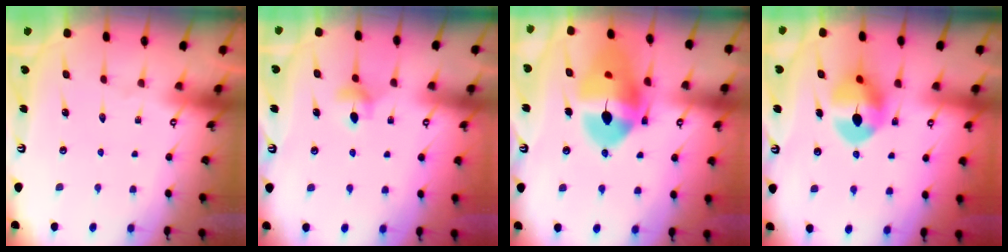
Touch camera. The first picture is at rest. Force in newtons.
{"total": 5.6, "press": 5.6, "slide": 0.5}
{"total": 17.8, "press": 17.7, "slide": 1.7}
{"total": 8.1, "press": 8.1, "slide": 0.3}